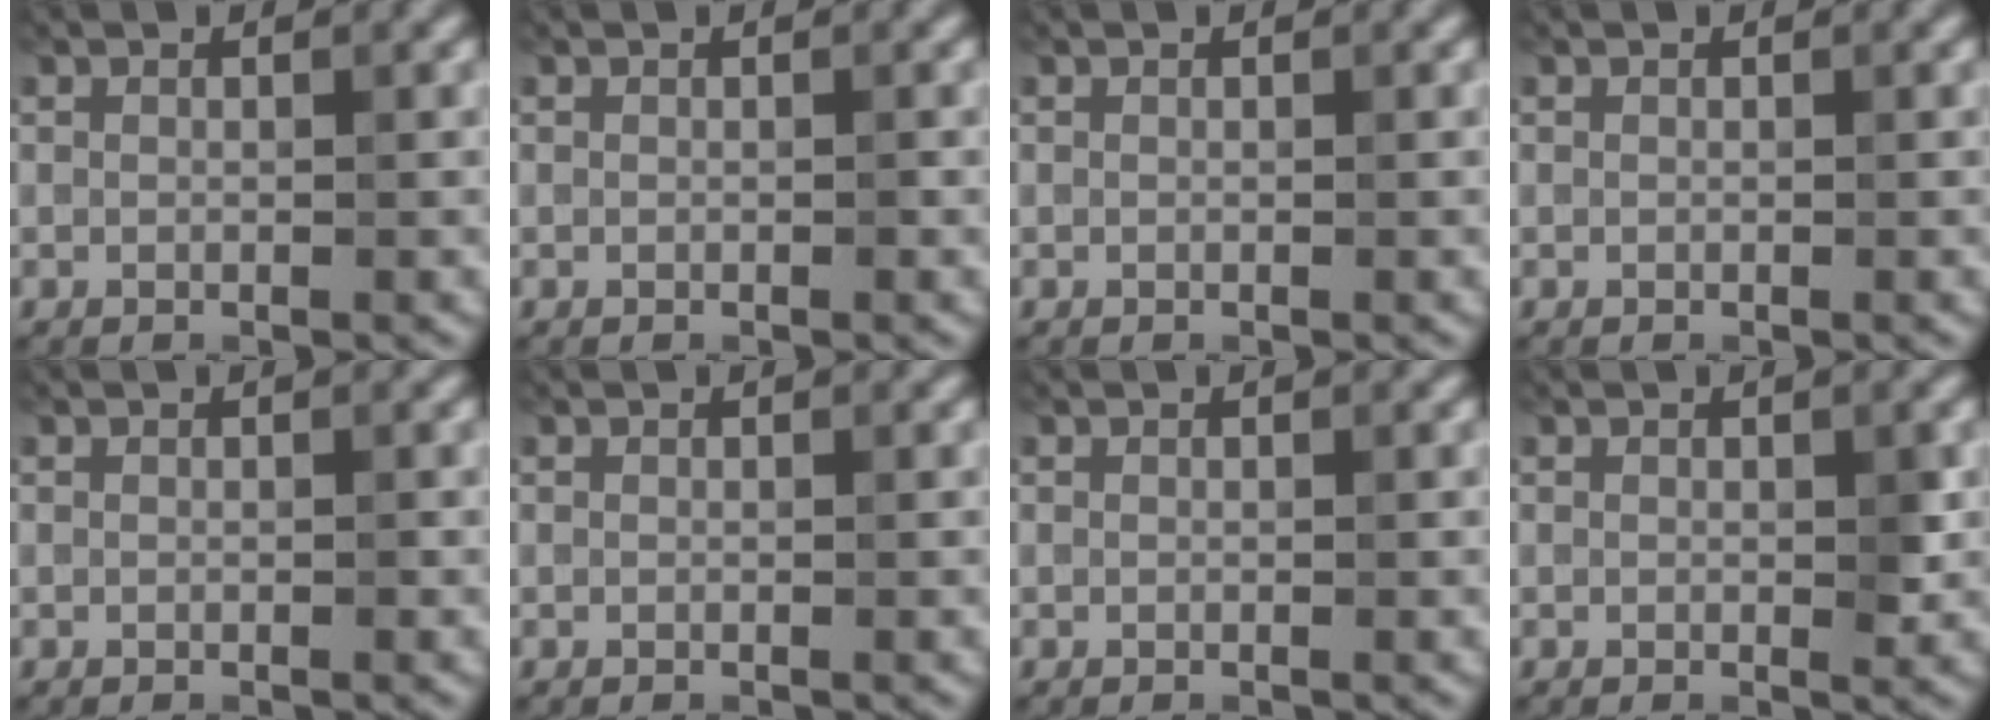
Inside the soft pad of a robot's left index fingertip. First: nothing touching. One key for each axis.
{"total": 0.0}
{"total": 0.0}
{"total": 0.0}
{"total": 0.0}
{"total": 0.0}
{"total": 0.0}
{"total": 1.0, "fx": 0.0, "fy": 0.4, "fz": 0.9, "tx": -0.008, "ty": -0.004, "tz": 0.000}